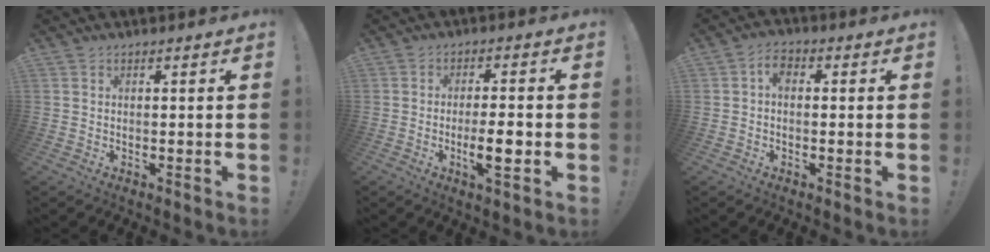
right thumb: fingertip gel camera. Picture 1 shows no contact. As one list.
[{"total": 7.6, "force": [-2.3, 1.2, 7.2], "torque": [-0.117, -0.007, -0.042]}, {"total": 3.6, "force": [-0.1, 2.3, 2.8], "torque": [-0.051, 0.010, 0.000]}]